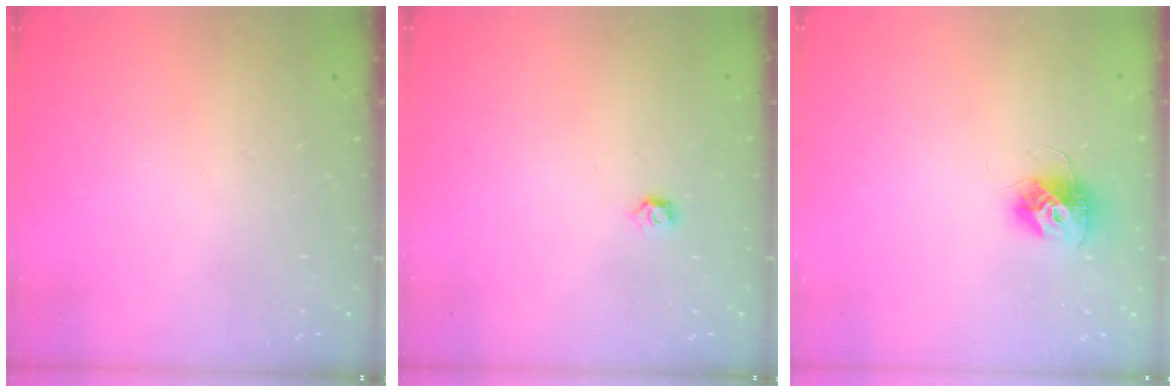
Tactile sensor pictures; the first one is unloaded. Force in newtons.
{"total": 2.8, "press": 2.7, "slide": 0.8}
{"total": 10.4, "press": 10.4, "slide": 0.5}